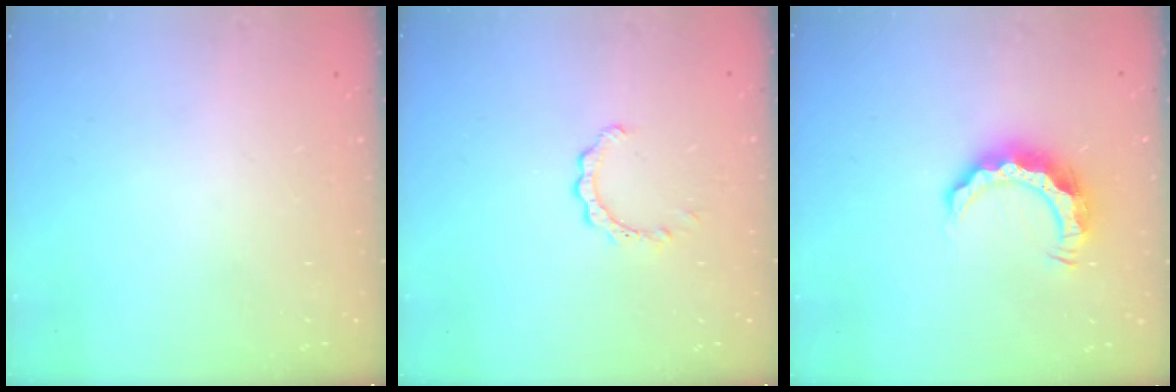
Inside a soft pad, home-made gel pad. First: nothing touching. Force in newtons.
{"total": 2.2, "press": 2.1, "slide": 0.3}
{"total": 8.5, "press": 8.5, "slide": 0.4}